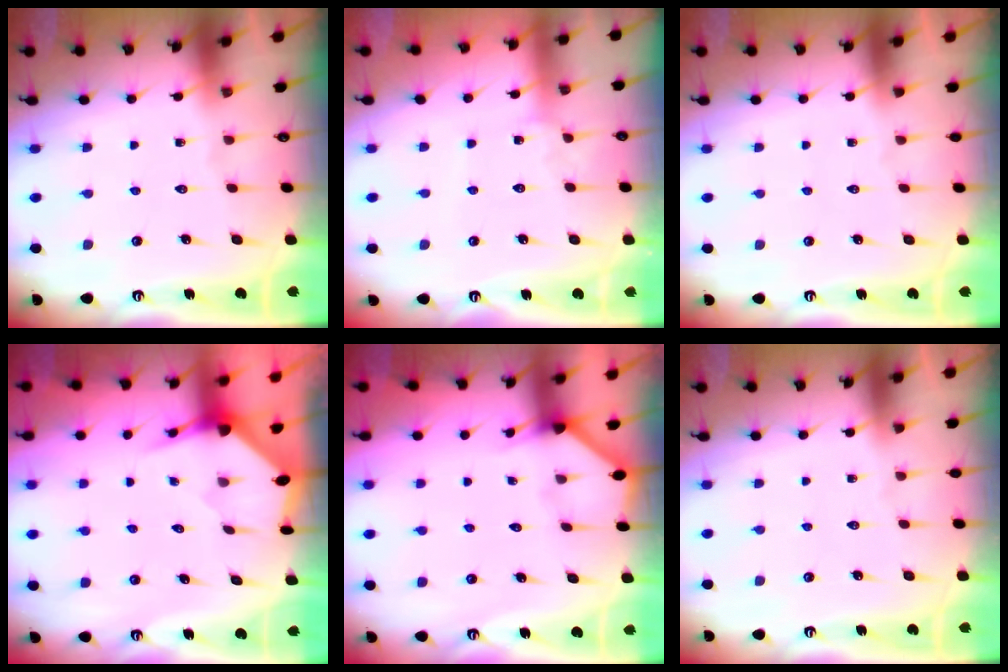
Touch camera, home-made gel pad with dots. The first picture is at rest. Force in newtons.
{"total": 2.0, "press": 2.0, "slide": 0.2}
{"total": 0.0}
{"total": 3.2, "press": 3.2, "slide": 0.1}
{"total": 2.2, "press": 2.2, "slide": 0.4}
{"total": 0.0}